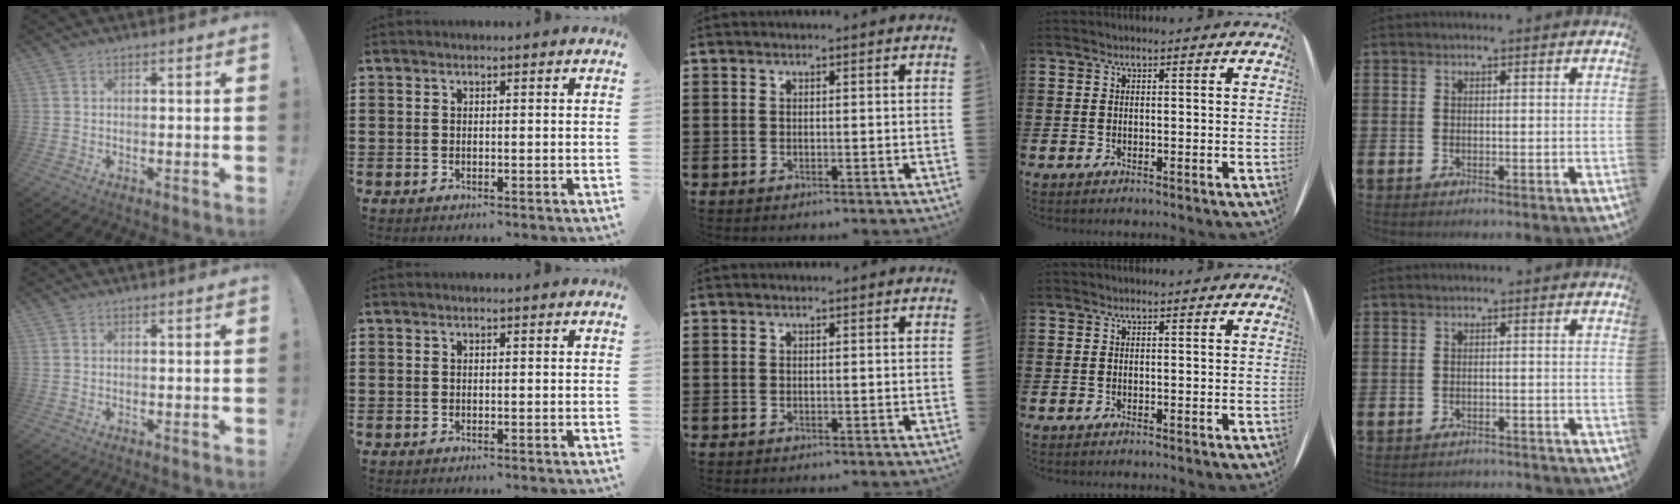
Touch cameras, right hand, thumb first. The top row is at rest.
{"little": {"total": 1.0, "force": [-1.0, 0.0, -0.1], "torque": [-0.002, 0.001, -0.022]}}